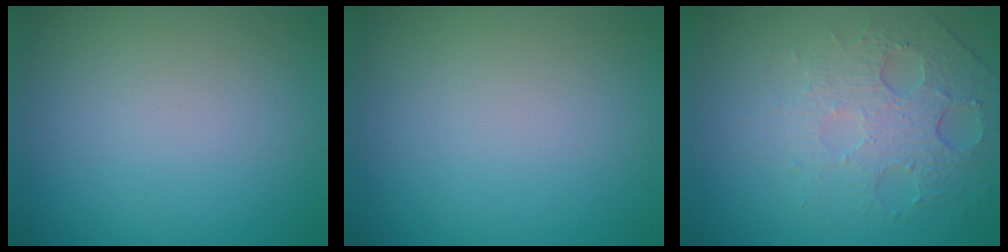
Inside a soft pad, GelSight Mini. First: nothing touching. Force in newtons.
{"total": 0.0}
{"total": 5.0, "press": 3.3, "slide": 3.8}